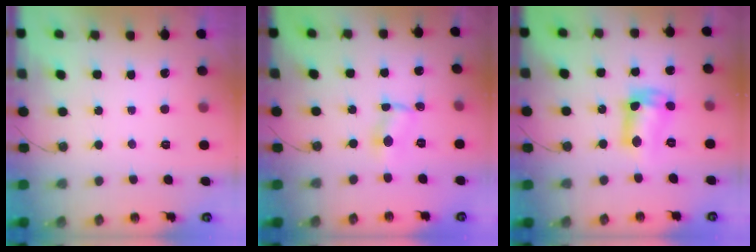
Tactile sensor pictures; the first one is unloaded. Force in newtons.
{"total": 1.9, "press": 1.9, "slide": 0.2}
{"total": 11.7, "press": 11.7, "slide": 0.9}